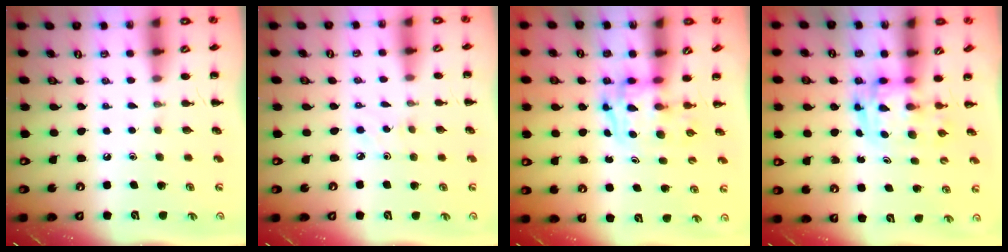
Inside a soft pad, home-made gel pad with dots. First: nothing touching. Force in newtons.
{"total": 2.1, "press": 2.0, "slide": 0.8}
{"total": 3.3, "press": 3.2, "slide": 0.6}
{"total": 3.0, "press": 3.0, "slide": 0.5}